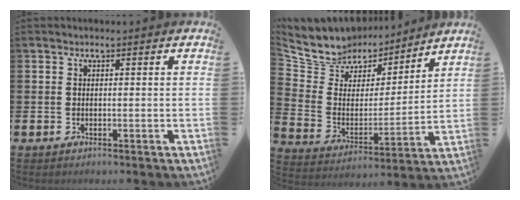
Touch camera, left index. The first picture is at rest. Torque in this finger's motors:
{"motor_torque": [1.07, -1.07, 0.62, 0.05]}